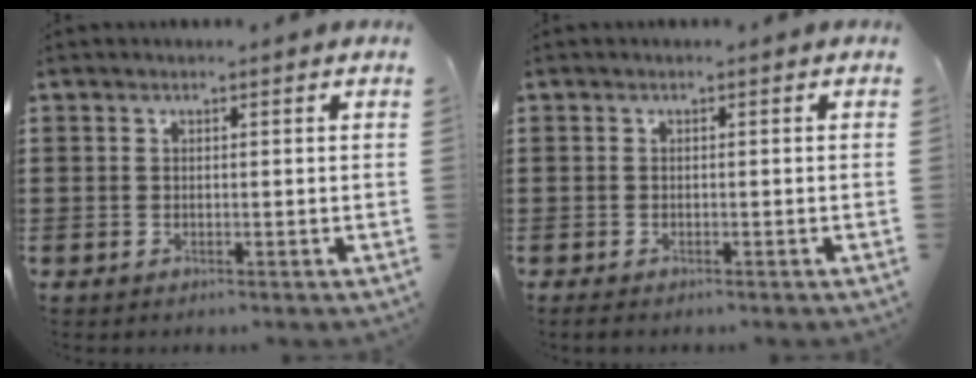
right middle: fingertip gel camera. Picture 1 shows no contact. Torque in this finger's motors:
{"motor_torque": [0.92, -0.17, 0.09, 0.11]}